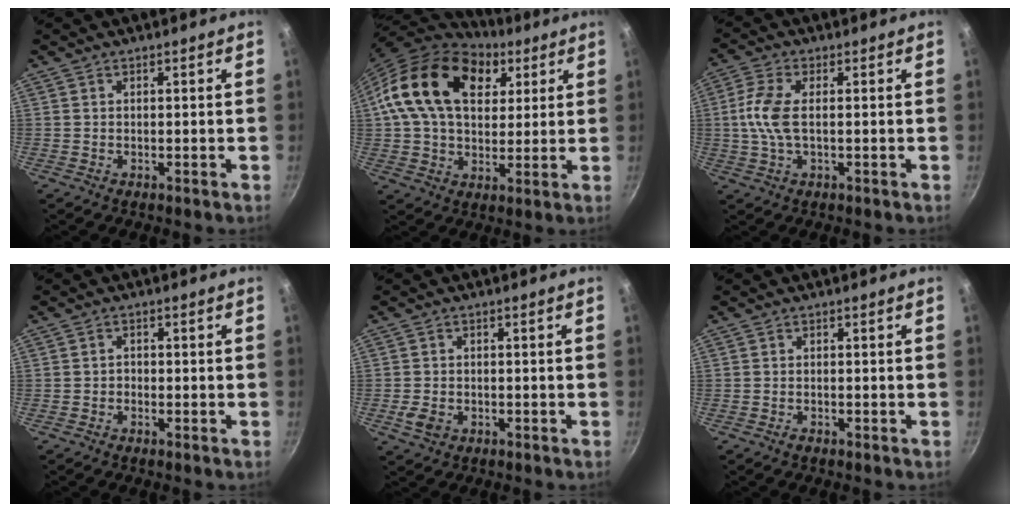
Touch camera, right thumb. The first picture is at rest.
{"total": 21.6, "force": [7.4, 14.4, 14.3], "torque": [-0.228, 0.002, 0.119]}
{"total": 7.1, "force": [0.1, 3.1, 6.4], "torque": [-0.148, 0.010, -0.003]}
{"total": 1.0, "force": [-0.7, 0.7, 0.2], "torque": [-0.001, 0.005, -0.015]}
{"total": 3.6, "force": [-1.3, 2.7, 2.0], "torque": [-0.035, 0.008, -0.022]}
{"total": 0.9, "force": [-0.7, 0.4, 0.4], "torque": [-0.010, 0.005, -0.014]}